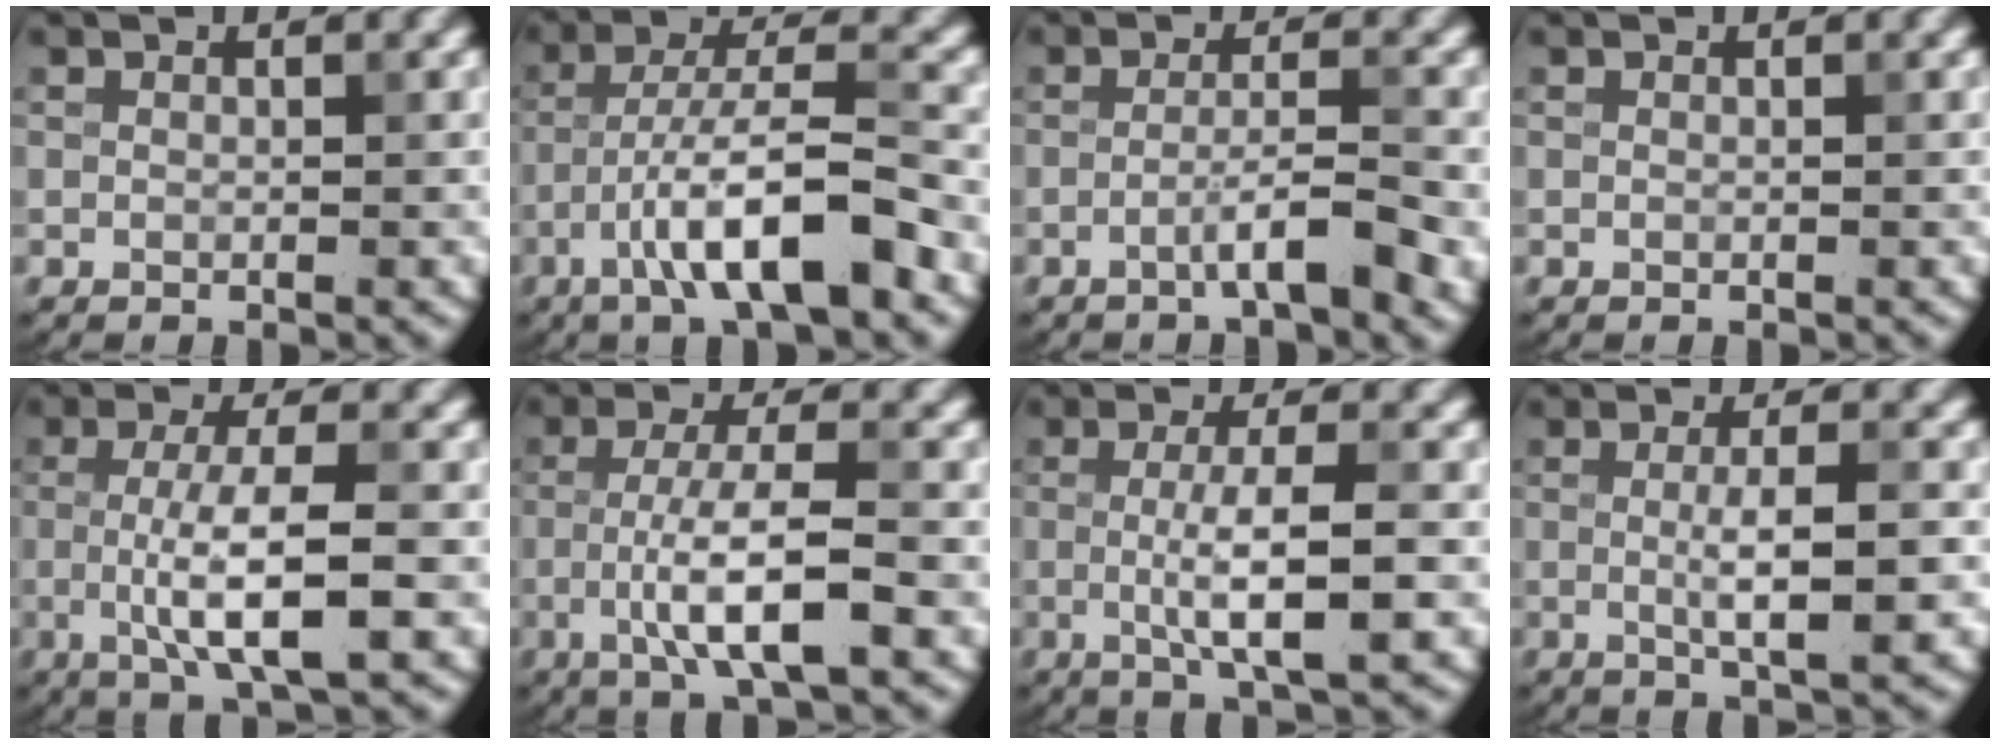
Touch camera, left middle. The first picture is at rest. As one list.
[{"total": 8.5, "force": [-4.1, 1.7, 7.3], "torque": [-0.121, 0.016, -0.074]}, {"total": 3.8, "force": [-1.7, 0.4, 3.3], "torque": [-0.055, 0.011, -0.035]}, {"total": 0.0}, {"total": 6.4, "force": [-0.8, 1.6, 6.2], "torque": [-0.105, -0.002, -0.017]}, {"total": 6.4, "force": [-1.7, 1.4, 6.0], "torque": [-0.107, 0.006, -0.035]}, {"total": 5.4, "force": [-0.5, 1.2, 5.3], "torque": [-0.088, -0.002, -0.011]}, {"total": 4.4, "force": [-0.3, 0.9, 4.3], "torque": [-0.070, -0.003, -0.004]}]